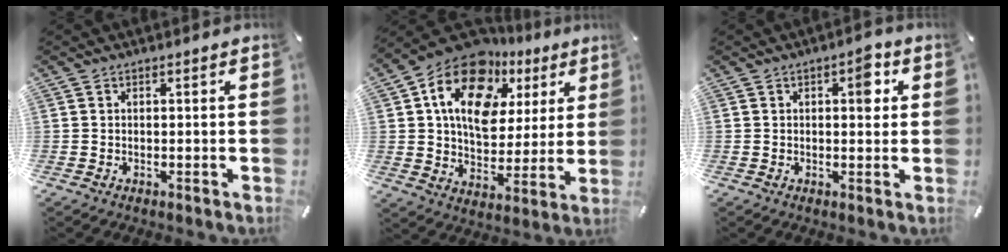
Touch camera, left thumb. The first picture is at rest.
{"total": 17.9, "force": [8.5, 12.4, 9.6], "torque": [-0.159, -0.036, 0.151]}
{"total": 5.4, "force": [1.5, 2.8, 4.3], "torque": [-0.034, -0.011, 0.012]}